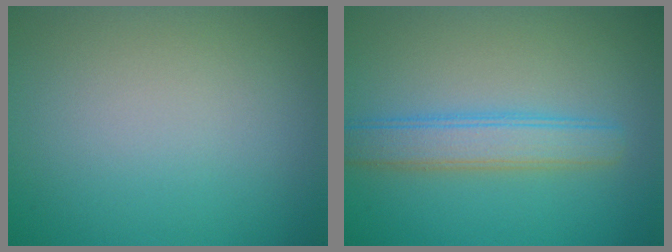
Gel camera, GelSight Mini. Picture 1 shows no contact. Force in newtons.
{"total": 3.6, "press": 3.6, "slide": 0.1}